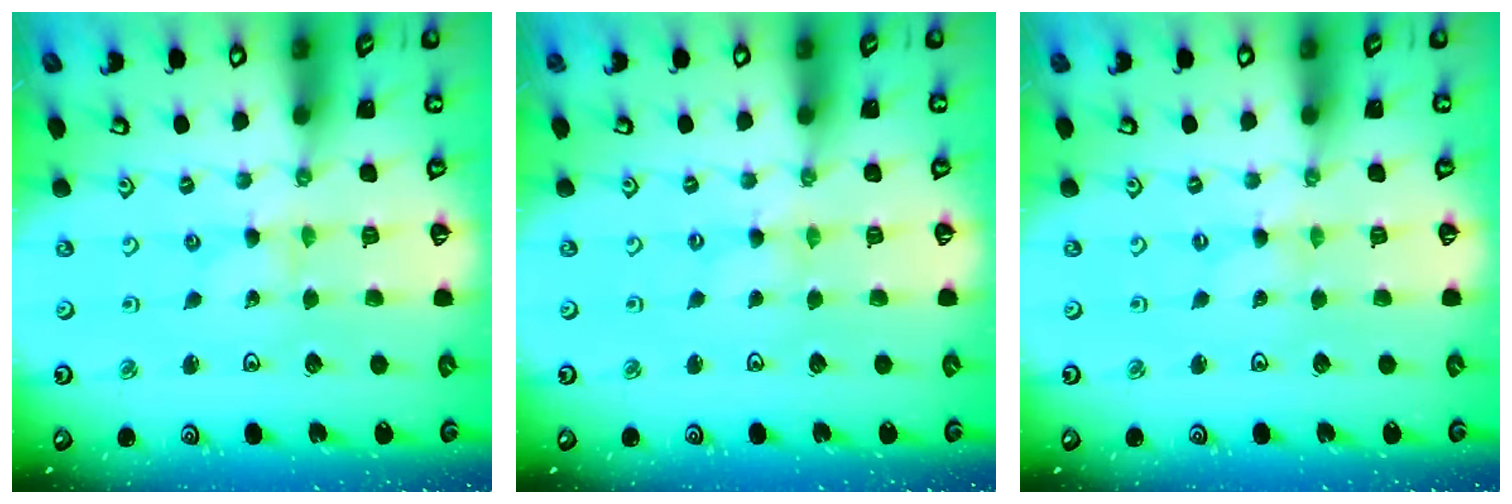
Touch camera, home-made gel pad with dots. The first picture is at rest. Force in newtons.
{"total": 0.7, "press": 0.7, "slide": 0.1}
{"total": 0.0}